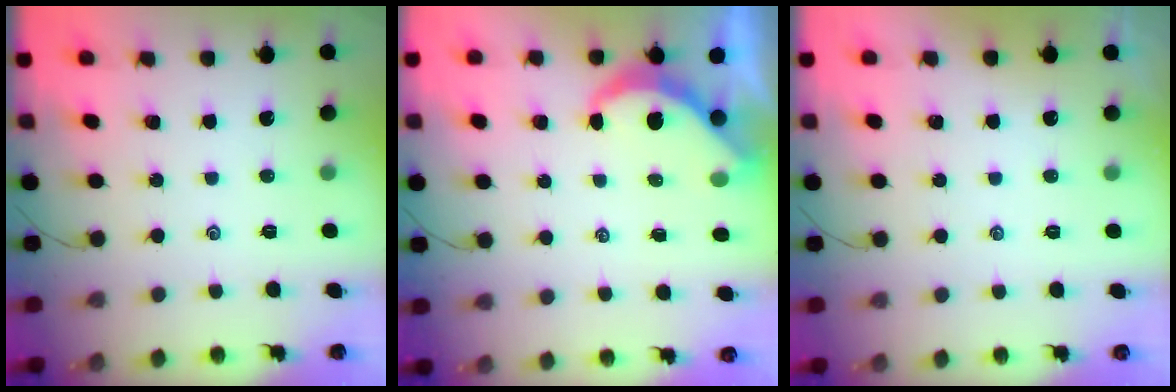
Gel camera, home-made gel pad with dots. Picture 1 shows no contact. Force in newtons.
{"total": 6.5, "press": 6.5, "slide": 0.2}
{"total": 1.2, "press": 1.2, "slide": 0.3}